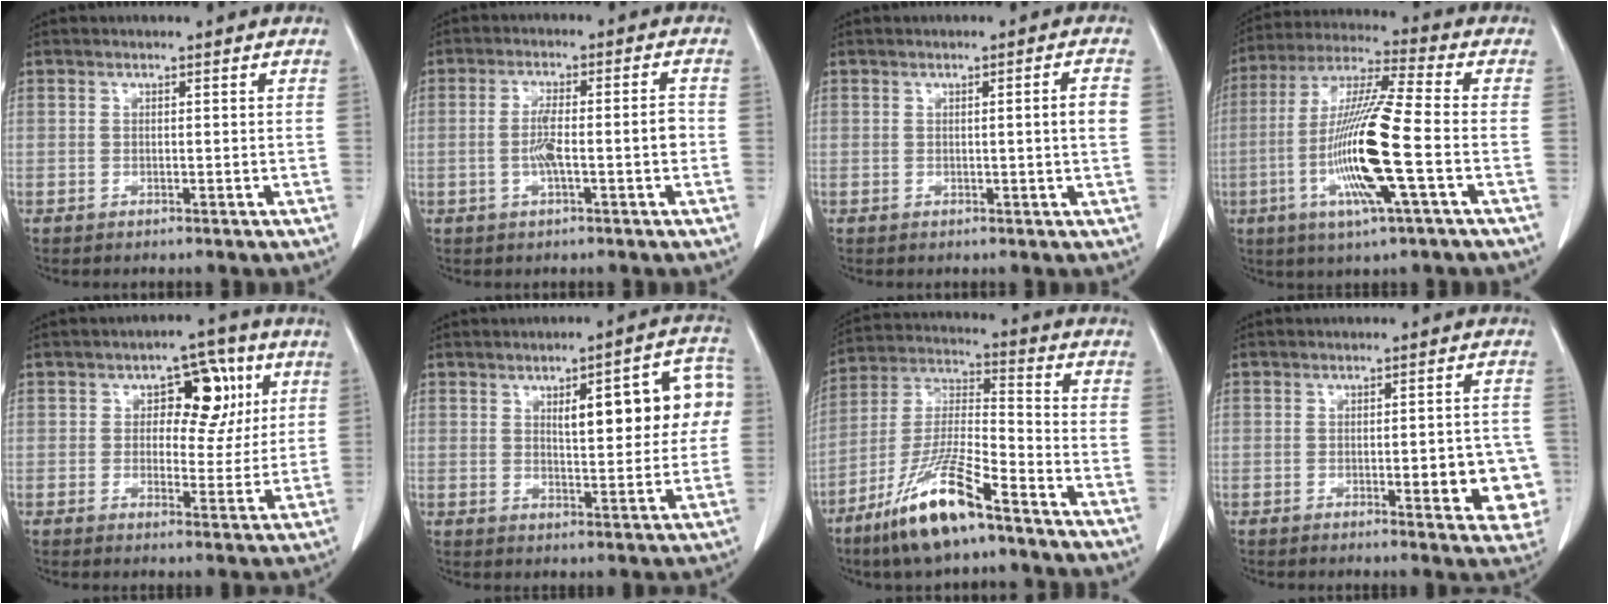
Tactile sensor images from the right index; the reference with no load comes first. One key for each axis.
{"total": 6.3, "fx": -1.3, "fy": 0.8, "fz": 6.1, "tx": -0.114, "ty": 0.015, "tz": -0.020}
{"total": 2.9, "fx": 0.2, "fy": -0.2, "fz": 2.9, "tx": -0.040, "ty": 0.003, "tz": 0.003}
{"total": 15.7, "fx": -3.9, "fy": 0.1, "fz": 15.2, "tx": -0.309, "ty": -0.011, "tz": -0.082}
{"total": 8.3, "fx": 2.5, "fy": 4.8, "fz": 6.3, "tx": -0.065, "ty": 0.021, "tz": 0.033}
{"total": 12.8, "fx": 2.9, "fy": 3.4, "fz": 11.9, "tx": -0.145, "ty": 0.032, "tz": 0.038}
{"total": 14.6, "fx": -9.5, "fy": 2.2, "fz": 10.9, "tx": -0.223, "ty": -0.022, "tz": -0.181}
{"total": 9.0, "fx": -2.1, "fy": 2.5, "fz": 8.3, "tx": -0.084, "ty": 0.002, "tz": -0.022}